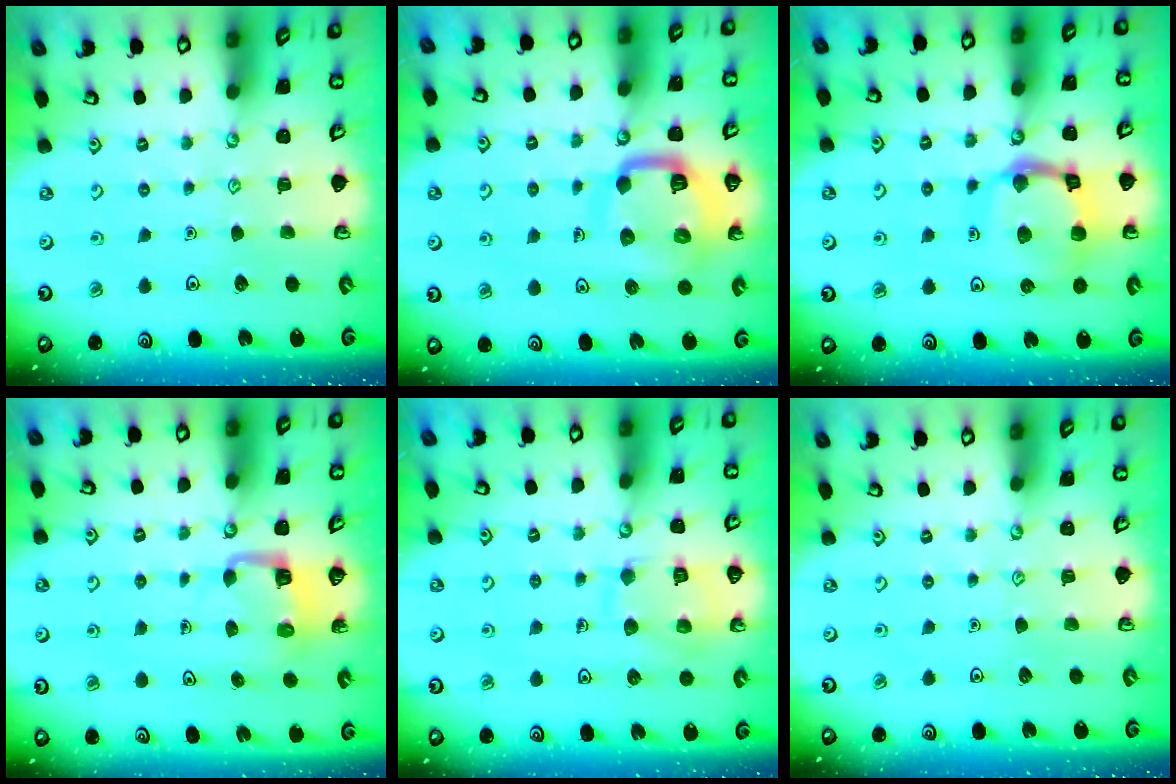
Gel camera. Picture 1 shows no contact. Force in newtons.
{"total": 13.2, "press": 13.1, "slide": 1.6}
{"total": 14.1, "press": 14.1, "slide": 1.5}
{"total": 3.8, "press": 3.8, "slide": 0.1}
{"total": 11.9, "press": 11.9, "slide": 1.1}
{"total": 0.0}